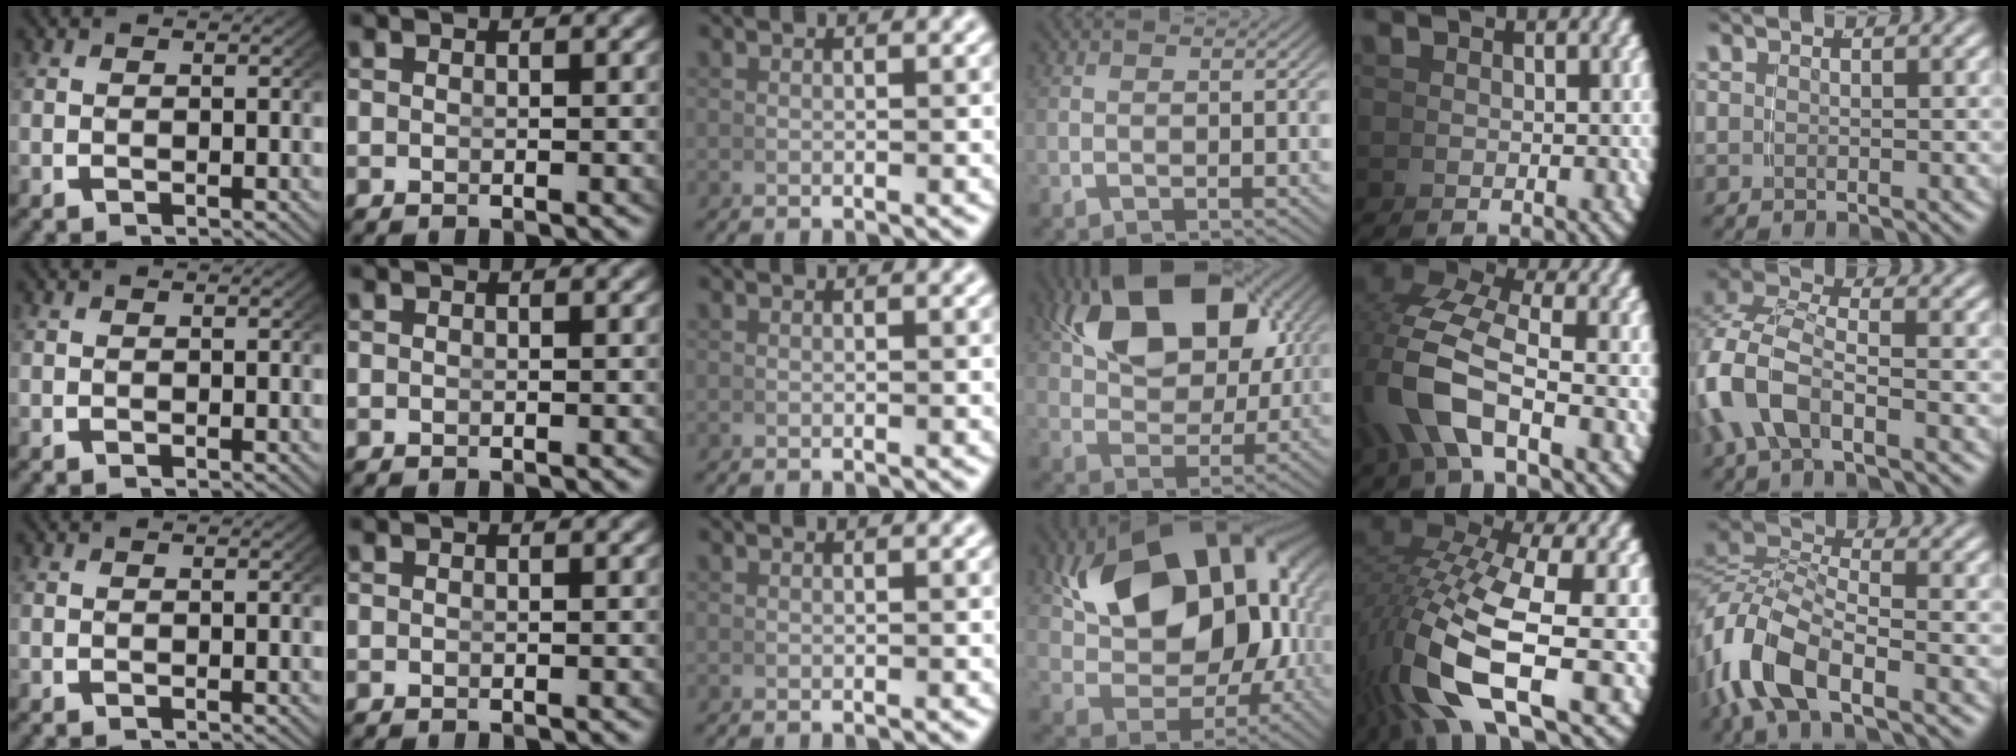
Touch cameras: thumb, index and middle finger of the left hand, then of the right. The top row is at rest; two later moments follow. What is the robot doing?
{"motion": "grasp_and_lifting", "object": "calculator"}